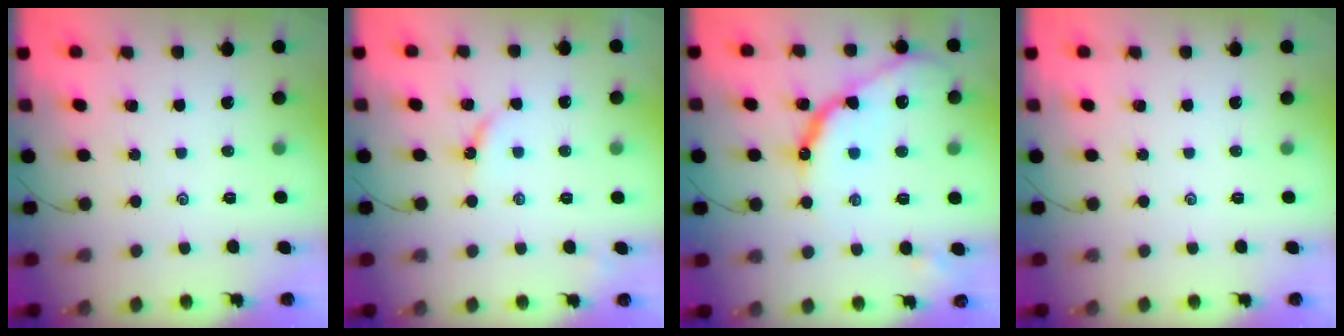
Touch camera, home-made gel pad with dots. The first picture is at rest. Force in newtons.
{"total": 5.8, "press": 5.7, "slide": 0.8}
{"total": 14.5, "press": 14.4, "slide": 1.2}
{"total": 0.0}